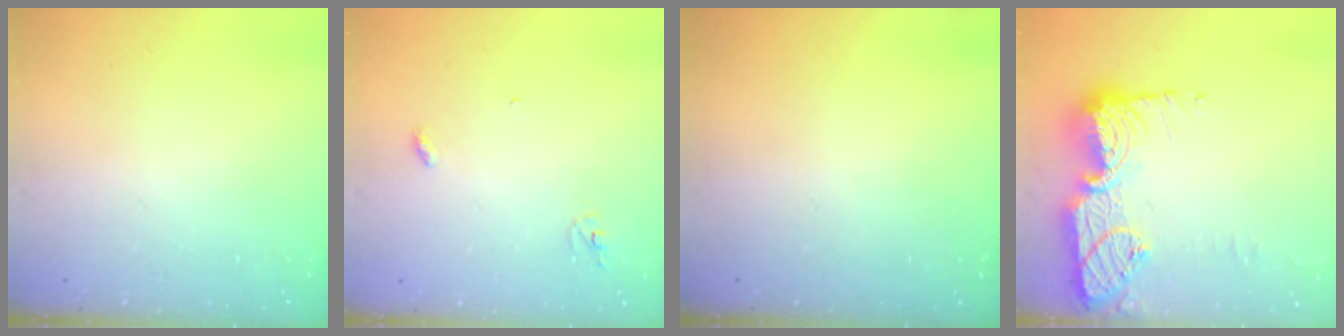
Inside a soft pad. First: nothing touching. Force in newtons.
{"total": 2.9, "press": 2.9, "slide": 0.2}
{"total": 0.0}
{"total": 16.5, "press": 16.4, "slide": 1.2}